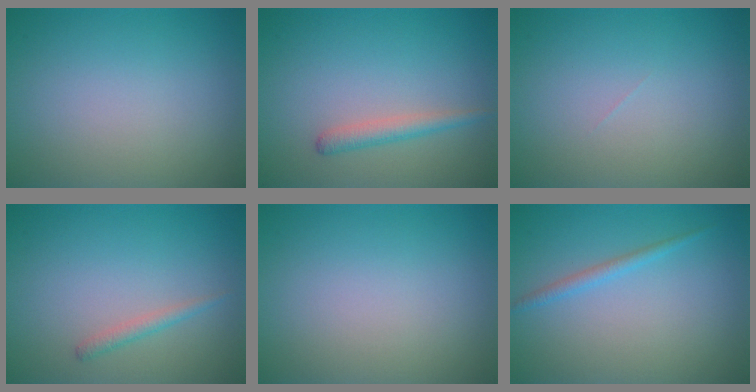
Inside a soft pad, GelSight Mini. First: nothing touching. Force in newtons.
{"total": 1.7, "press": 1.7, "slide": 0.1}
{"total": 0.0}
{"total": 1.1, "press": 1.1, "slide": 0.0}
{"total": 0.0}
{"total": 1.2, "press": 1.2, "slide": 0.1}